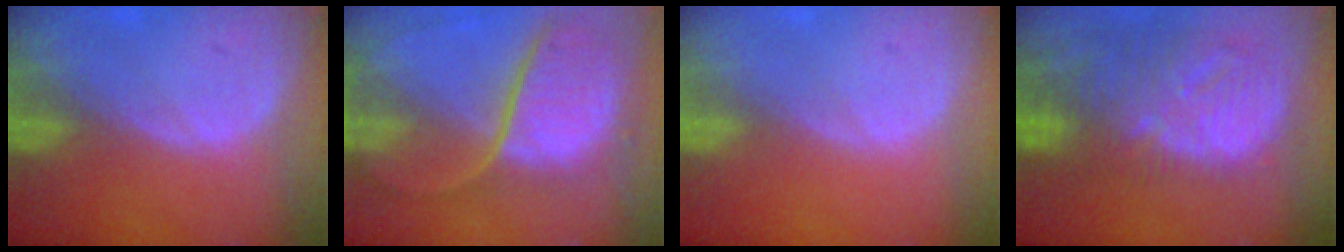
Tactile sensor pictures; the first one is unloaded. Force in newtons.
{"total": 11.6, "press": 9.6, "slide": 6.5}
{"total": 0.0}
{"total": 12.9, "press": 11.2, "slide": 6.4}